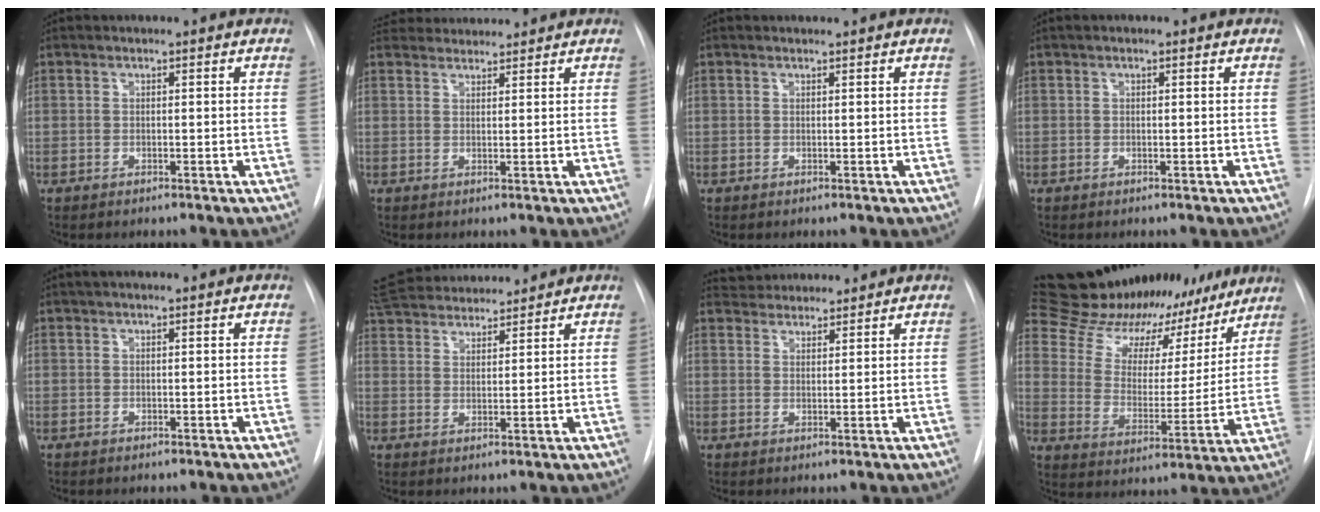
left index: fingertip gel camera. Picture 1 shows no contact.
{"total": 4.7, "force": [4.6, 0.9, 0.2], "torque": [-0.005, 0.033, 0.076]}
{"total": 0.0}
{"total": 0.6, "force": [0.2, 0.4, 0.4], "torque": [-0.007, 0.007, -0.001]}
{"total": 1.5, "force": [0.9, 0.3, 1.1], "torque": [-0.015, 0.019, 0.010]}
{"total": 13.6, "force": [12.7, 2.8, 4.2], "torque": [-0.088, 0.045, 0.211]}
{"total": 4.9, "force": [4.7, 1.6, 0.2], "torque": [-0.001, 0.031, 0.074]}
{"total": 24.5, "force": [21.8, 8.5, 7.5], "torque": [-0.121, 0.000, 0.304]}